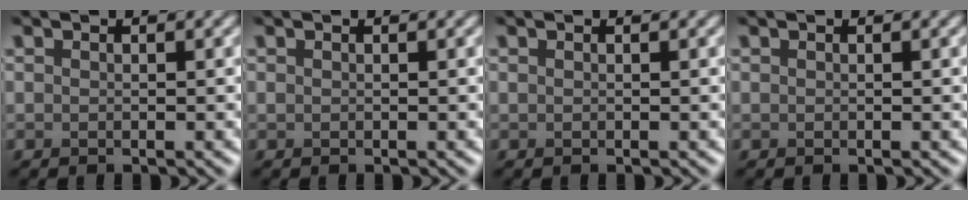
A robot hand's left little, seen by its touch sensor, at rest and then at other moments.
{"total": 0.0}
{"total": 0.0}
{"total": 0.0}